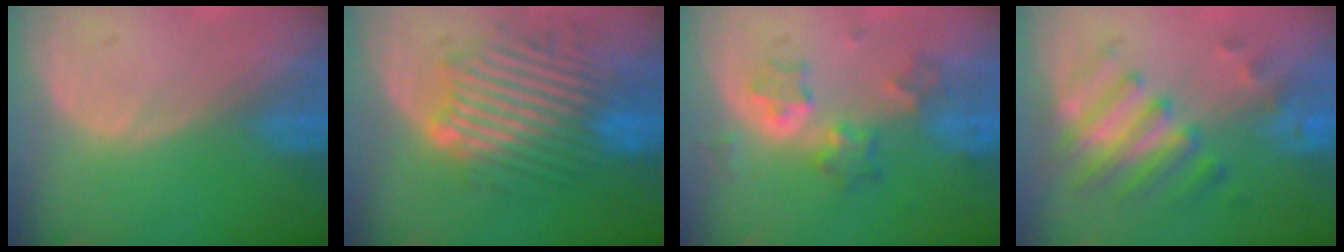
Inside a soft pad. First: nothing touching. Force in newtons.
{"total": 10.1, "press": 9.7, "slide": 2.6}
{"total": 5.4, "press": 5.4, "slide": 0.5}
{"total": 8.1, "press": 7.0, "slide": 3.9}